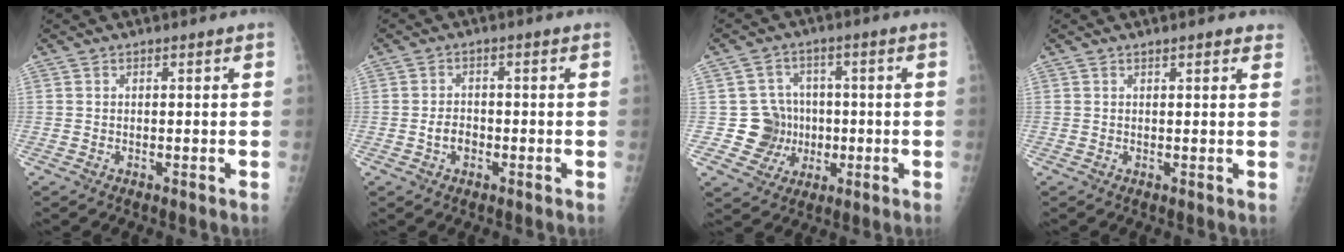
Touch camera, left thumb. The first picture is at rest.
{"total": 2.8, "force": [-0.9, 2.0, 1.7], "torque": [-0.021, 0.011, -0.016]}
{"total": 7.8, "force": [-0.5, 7.7, 1.1], "torque": [0.030, 0.019, -0.003]}
{"total": 2.4, "force": [1.9, 0.7, 1.4], "torque": [-0.003, 0.001, 0.021]}